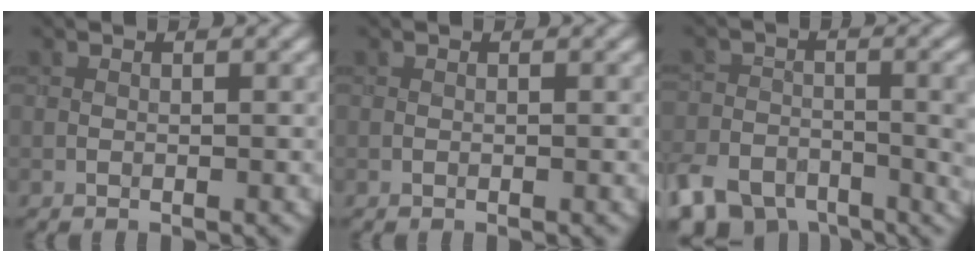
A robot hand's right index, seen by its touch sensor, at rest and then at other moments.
{"total": 0.0}
{"total": 9.4, "force": [-5.6, 5.3, 5.4], "torque": [-0.106, -0.033, -0.098]}